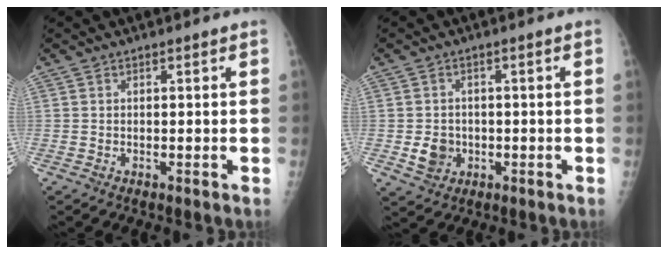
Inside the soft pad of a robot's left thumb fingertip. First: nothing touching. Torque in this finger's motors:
{"motor_torque": [0.06, -0.02, 0.41, 0.34, 0.01]}